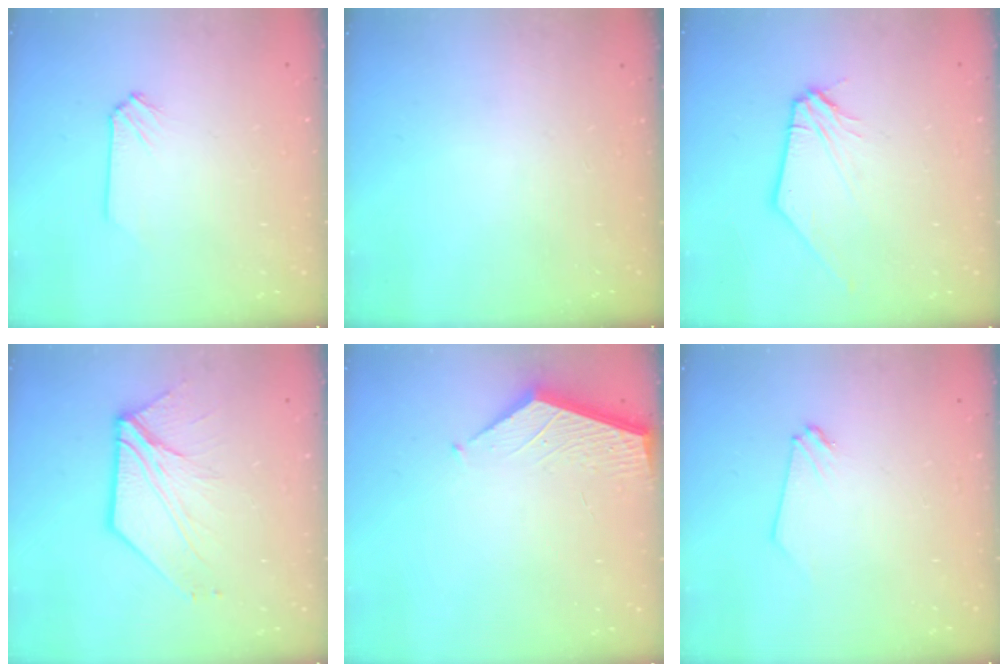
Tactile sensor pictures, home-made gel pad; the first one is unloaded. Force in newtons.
{"total": 0.0}
{"total": 2.4, "press": 2.3, "slide": 0.4}
{"total": 8.2, "press": 8.1, "slide": 1.1}
{"total": 2.6, "press": 2.6, "slide": 0.3}
{"total": 0.0}